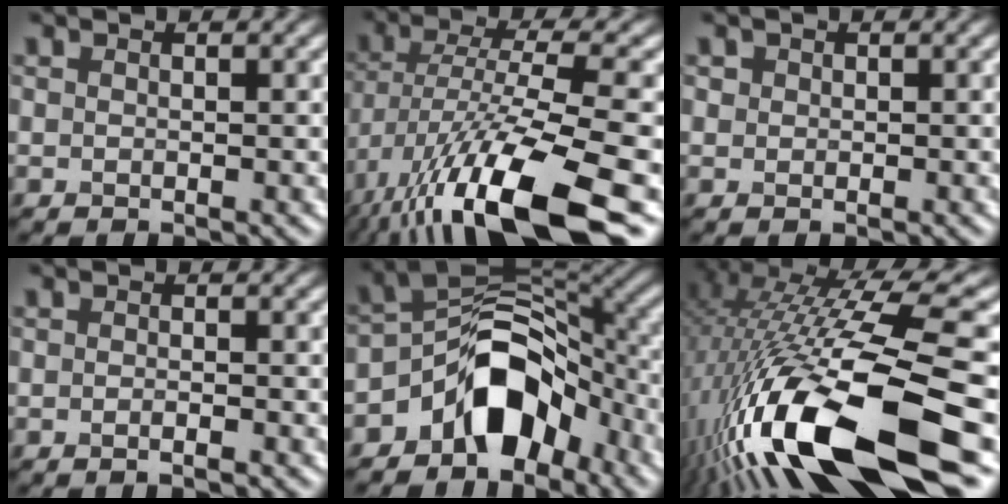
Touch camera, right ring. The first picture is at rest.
{"total": 14.3, "force": [-6.8, 4.1, 11.9], "torque": [-0.225, -0.008, -0.110]}
{"total": 0.7, "force": [0.3, 0.6, 0.1], "torque": [0.003, -0.001, 0.006]}
{"total": 0.9, "force": [-0.5, 0.1, 0.7], "torque": [-0.010, -0.003, -0.009]}
{"total": 8.6, "force": [-4.8, 5.0, 5.2], "torque": [-0.051, 0.015, -0.095]}
{"total": 18.5, "force": [-5.9, 5.6, 16.6], "torque": [-0.318, -0.015, -0.093]}